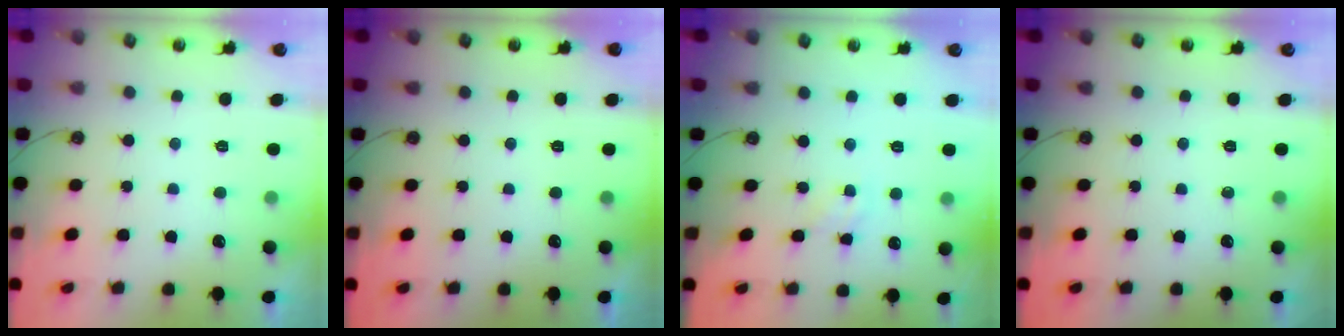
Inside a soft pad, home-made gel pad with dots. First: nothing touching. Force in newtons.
{"total": 0.0}
{"total": 1.4, "press": 1.4, "slide": 0.2}
{"total": 0.0}